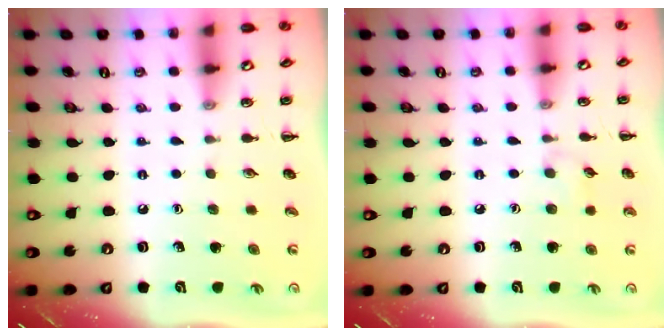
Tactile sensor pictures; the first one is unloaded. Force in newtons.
{"total": 3.9, "press": 3.6, "slide": 1.5}